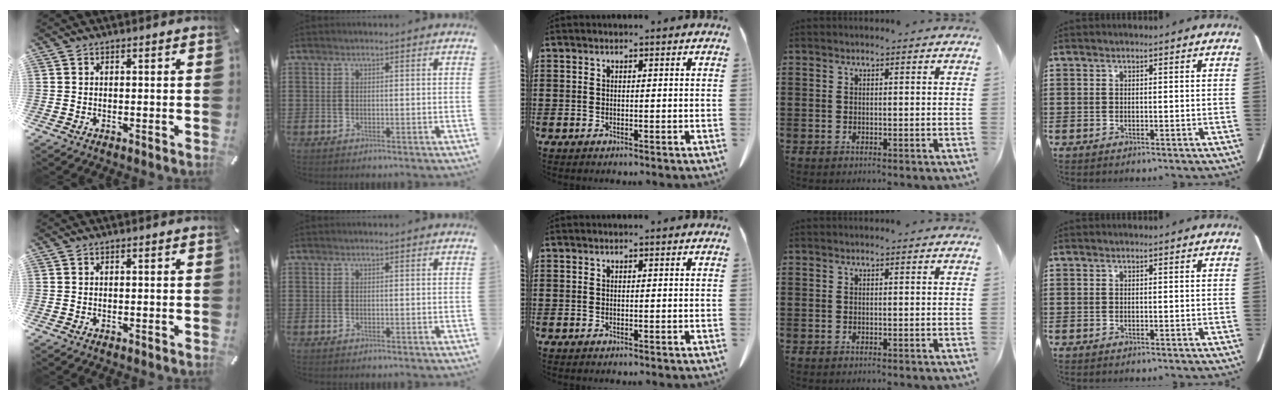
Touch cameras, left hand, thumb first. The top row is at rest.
{}